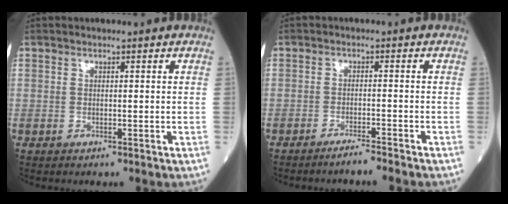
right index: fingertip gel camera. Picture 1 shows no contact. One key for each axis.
{"total": 2.7, "fx": -2.4, "fy": -0.6, "fz": 1.1, "tx": -0.020, "ty": -0.001, "tz": -0.042}